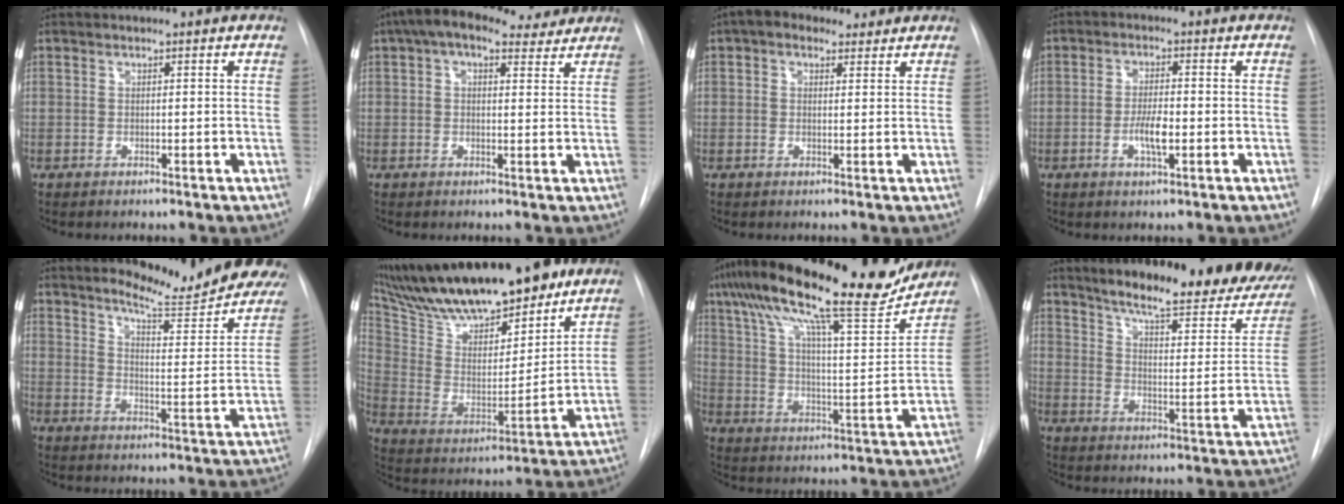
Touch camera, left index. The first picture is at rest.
{"total": 9.4, "force": [6.9, 3.8, 5.1], "torque": [-0.084, 0.043, 0.100]}
{"total": 4.9, "force": [3.2, 2.9, 2.2], "torque": [-0.039, 0.030, 0.053]}
{"total": 4.4, "force": [-1.2, 1.1, 4.0], "torque": [-0.078, 0.000, -0.020]}
{"total": 17.4, "force": [16.3, 1.8, 5.6], "torque": [-0.069, -0.082, 0.199]}
{"total": 25.5, "force": [20.6, 6.5, 13.7], "torque": [-0.236, 0.009, 0.332]}
{"total": 24.6, "force": [19.5, 3.6, 14.5], "torque": [-0.251, 0.016, 0.292]}
{"total": 25.1, "force": [20.4, 5.1, 13.7], "torque": [-0.178, -0.043, 0.255]}